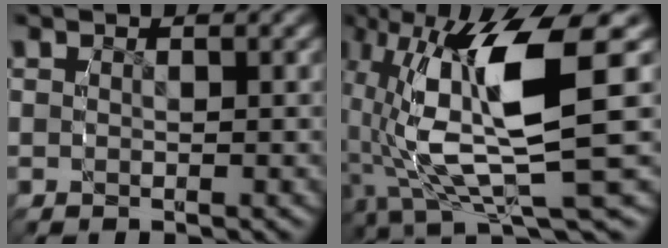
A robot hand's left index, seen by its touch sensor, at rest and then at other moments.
{"total": 12.5, "force": [-0.3, 5.1, 11.4], "torque": [-0.218, -0.012, 0.002]}